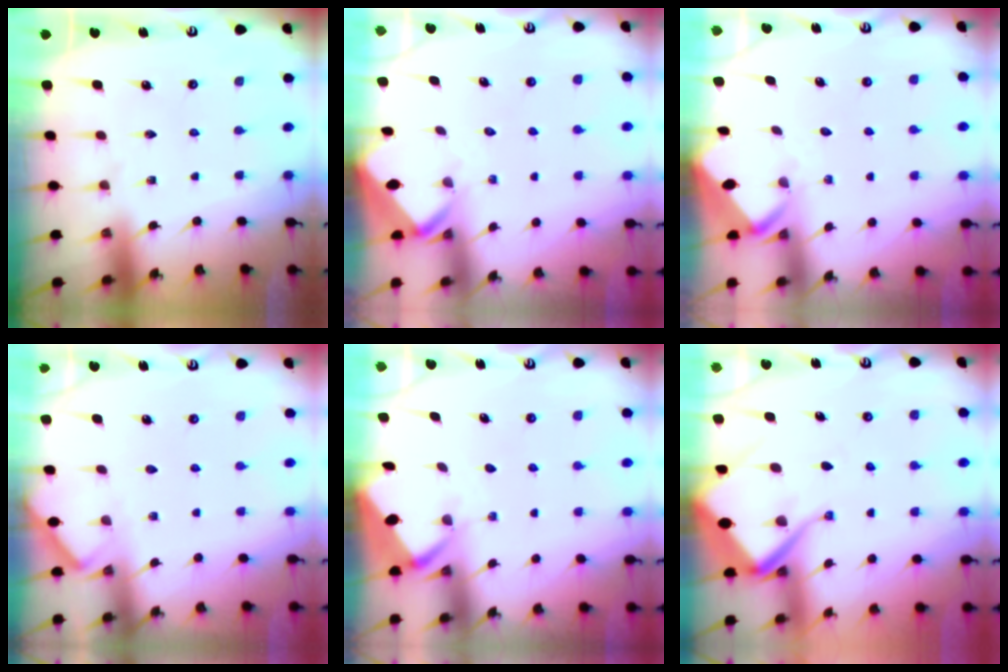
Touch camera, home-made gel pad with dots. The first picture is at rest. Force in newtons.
{"total": 2.4, "press": 2.4, "slide": 0.1}
{"total": 3.0, "press": 3.0, "slide": 0.1}
{"total": 3.0, "press": 2.9, "slide": 0.3}
{"total": 2.8, "press": 2.8, "slide": 0.3}
{"total": 11.3, "press": 11.2, "slide": 1.3}